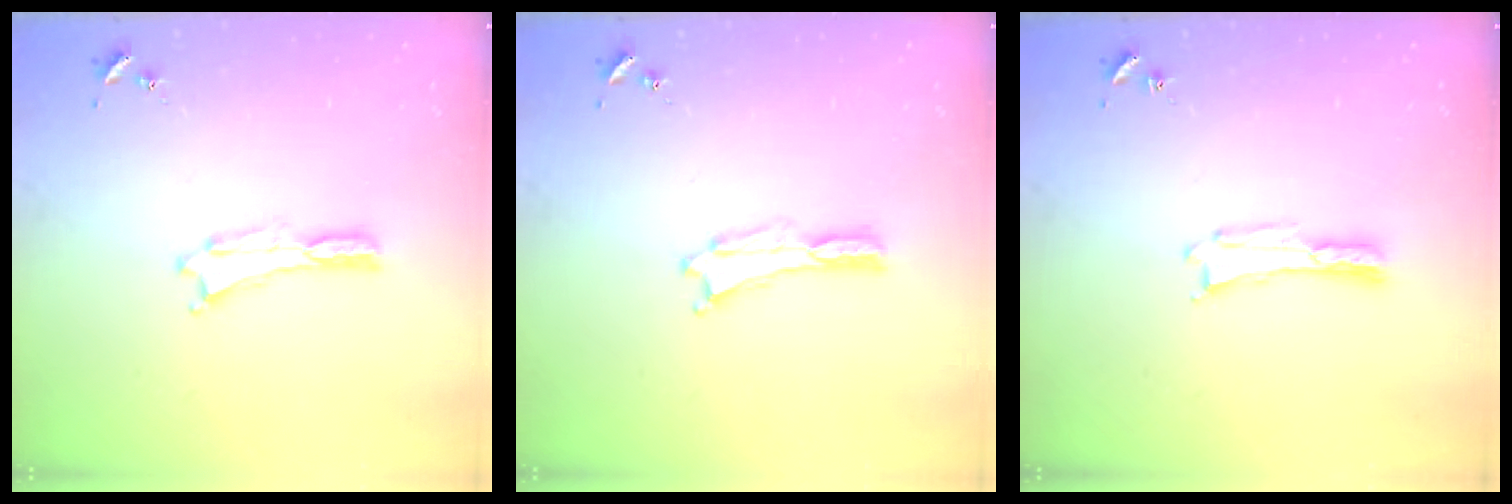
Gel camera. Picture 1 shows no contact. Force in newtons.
{"total": 0.0}
{"total": 0.0}